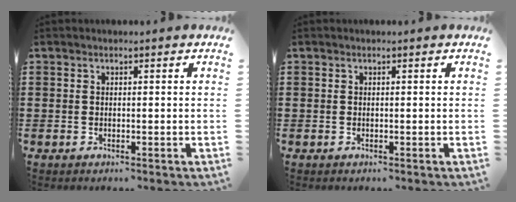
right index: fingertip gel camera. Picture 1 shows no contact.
{"total": 0.0}